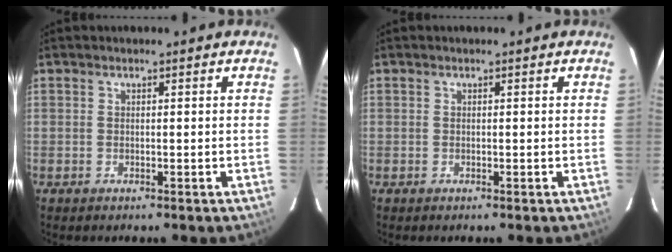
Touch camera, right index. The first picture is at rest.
{"total": 0.0}